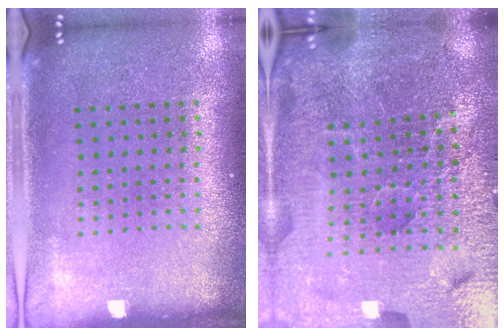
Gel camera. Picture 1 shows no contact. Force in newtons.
{"total": 5.6, "press": 5.2, "slide": 2.1}